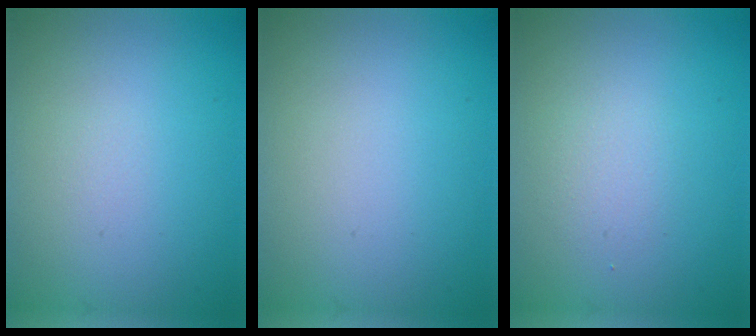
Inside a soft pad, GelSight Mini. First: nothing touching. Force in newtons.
{"total": 0.0}
{"total": 1.4, "press": 1.4, "slide": 0.1}